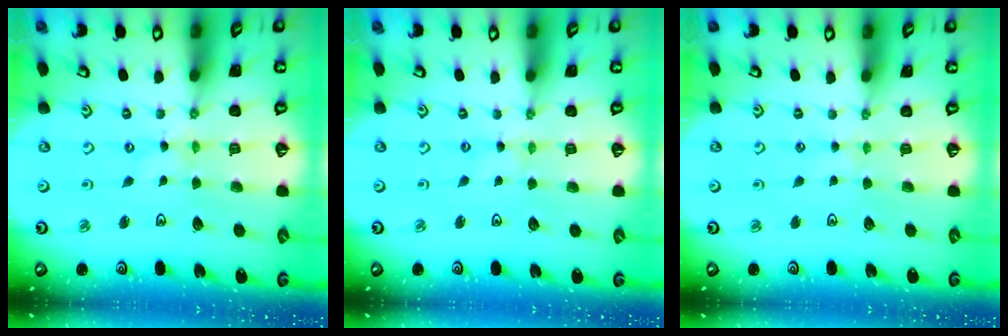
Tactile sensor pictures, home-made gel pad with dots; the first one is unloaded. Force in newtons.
{"total": 0.0}
{"total": 1.9, "press": 1.9, "slide": 0.3}